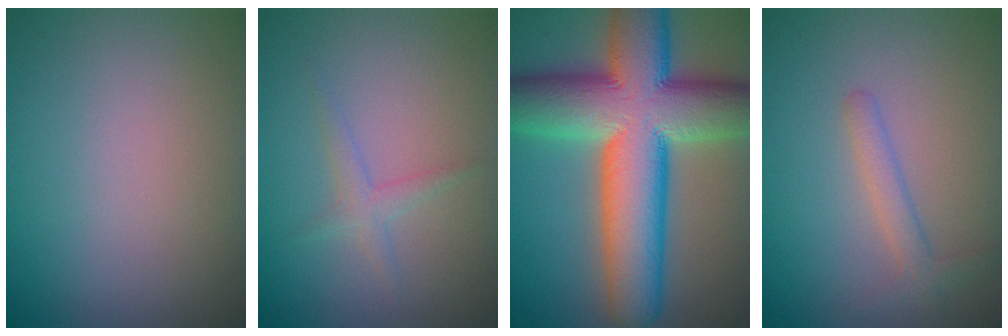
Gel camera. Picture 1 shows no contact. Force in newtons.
{"total": 1.4, "press": 1.4, "slide": 0.0}
{"total": 15.5, "press": 15.5, "slide": 0.4}
{"total": 1.8, "press": 1.8, "slide": 0.0}